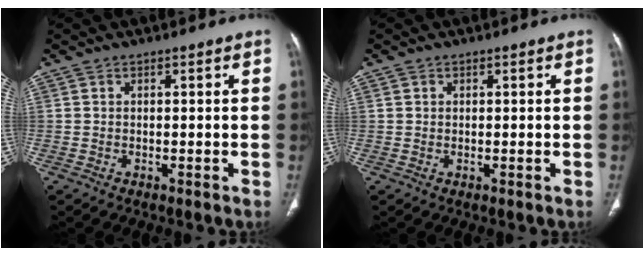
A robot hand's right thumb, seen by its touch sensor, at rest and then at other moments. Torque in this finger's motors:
{"motor_torque": [-0.28, -0.56, 0.44, 0.07, 0.05]}